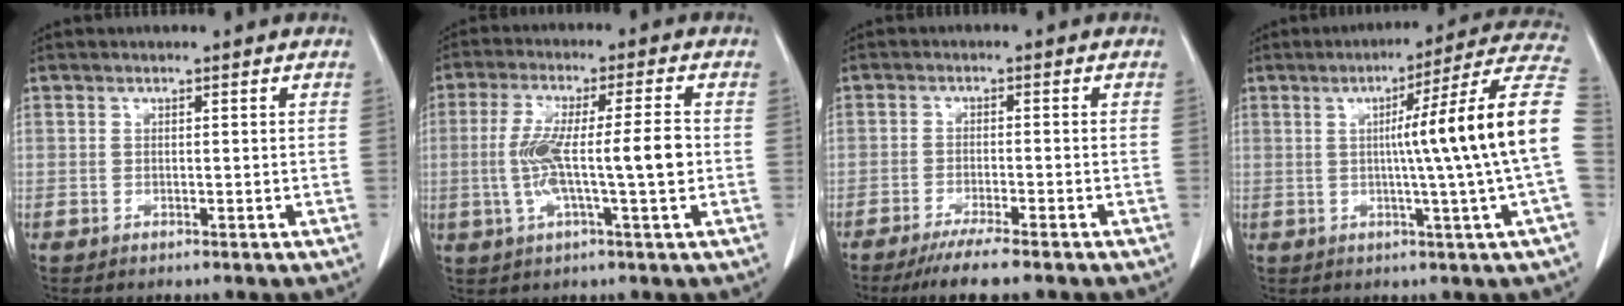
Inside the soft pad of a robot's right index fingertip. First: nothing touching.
{"total": 10.6, "force": [-0.9, 0.7, 10.5], "torque": [-0.197, 0.010, -0.018]}
{"total": 6.9, "force": [-5.4, -0.2, 4.3], "torque": [-0.063, -0.016, -0.086]}
{"total": 16.6, "force": [0.3, -2.9, 16.3], "torque": [-0.205, 0.010, -0.006]}